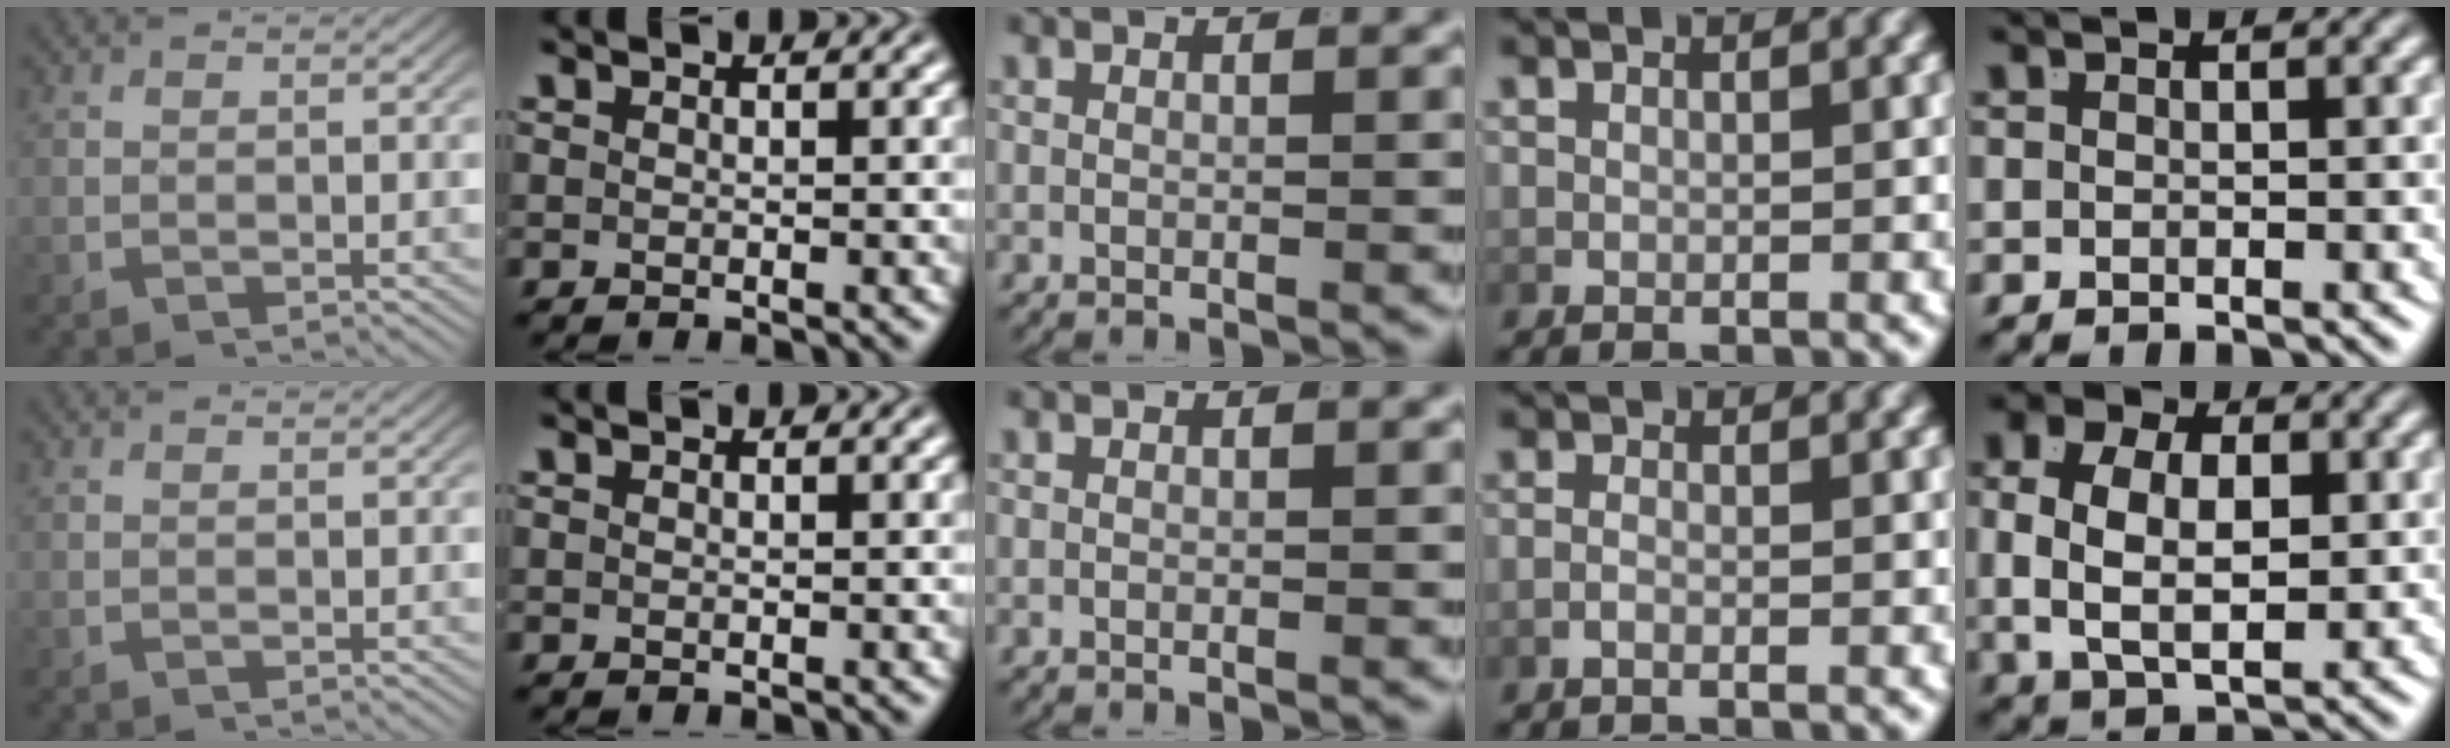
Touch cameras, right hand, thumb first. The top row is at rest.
{"ring": {"total": 0.9, "force": [-0.6, 0.0, 0.7], "torque": [-0.021, -0.008, -0.010]}, "little": {"total": 7.5, "force": [0.3, 5.3, 5.3], "torque": [-0.102, -0.012, 0.008]}}